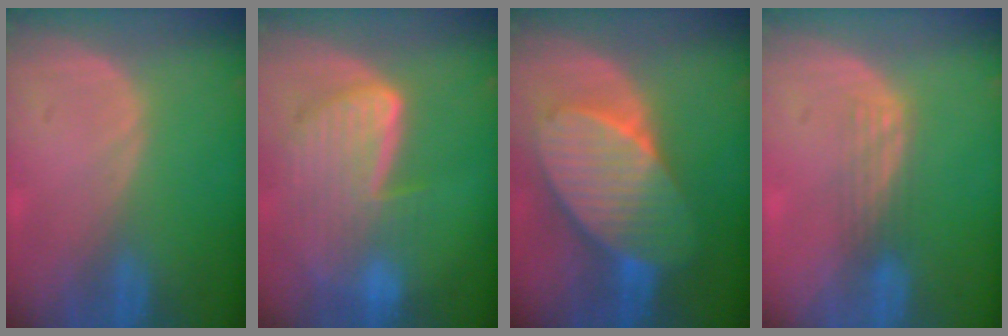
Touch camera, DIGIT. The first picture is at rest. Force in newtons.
{"total": 9.1, "press": 8.0, "slide": 4.3}
{"total": 10.1, "press": 10.1, "slide": 0.6}
{"total": 2.9, "press": 2.5, "slide": 1.5}